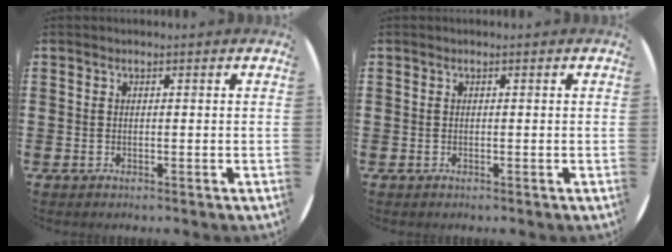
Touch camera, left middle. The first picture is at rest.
{"total": 0.0}